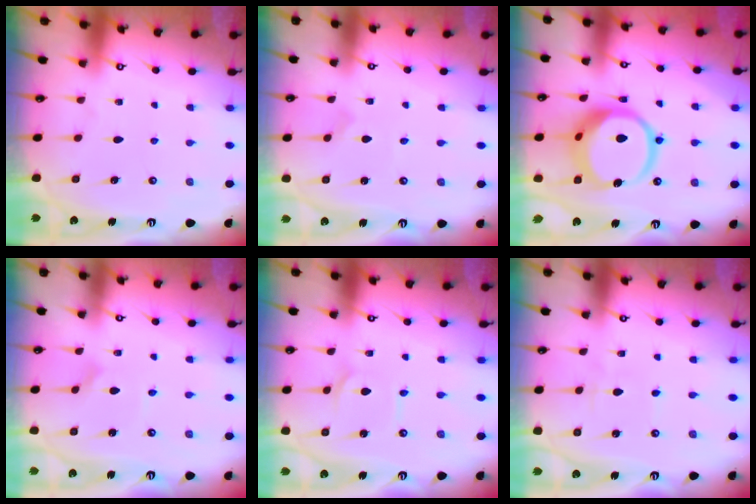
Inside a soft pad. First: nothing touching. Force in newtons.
{"total": 0.0}
{"total": 14.3, "press": 14.2, "slide": 1.5}
{"total": 3.3, "press": 3.3, "slide": 0.3}
{"total": 1.7, "press": 1.6, "slide": 0.1}
{"total": 2.3, "press": 2.3, "slide": 0.3}